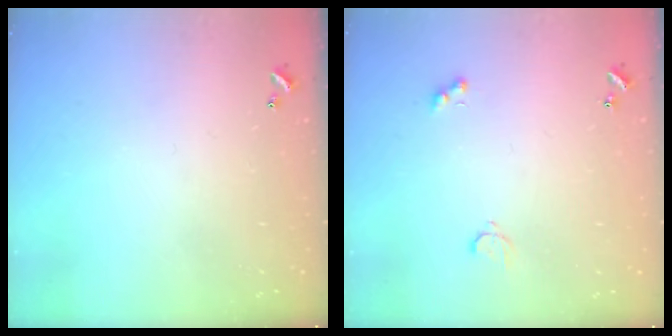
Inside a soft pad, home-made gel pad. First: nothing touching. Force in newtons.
{"total": 2.8, "press": 2.8, "slide": 0.6}